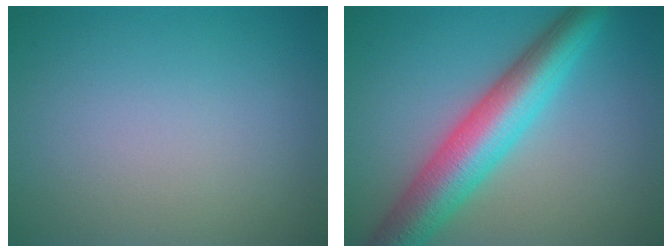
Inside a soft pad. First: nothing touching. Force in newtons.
{"total": 7.8, "press": 7.8, "slide": 0.2}